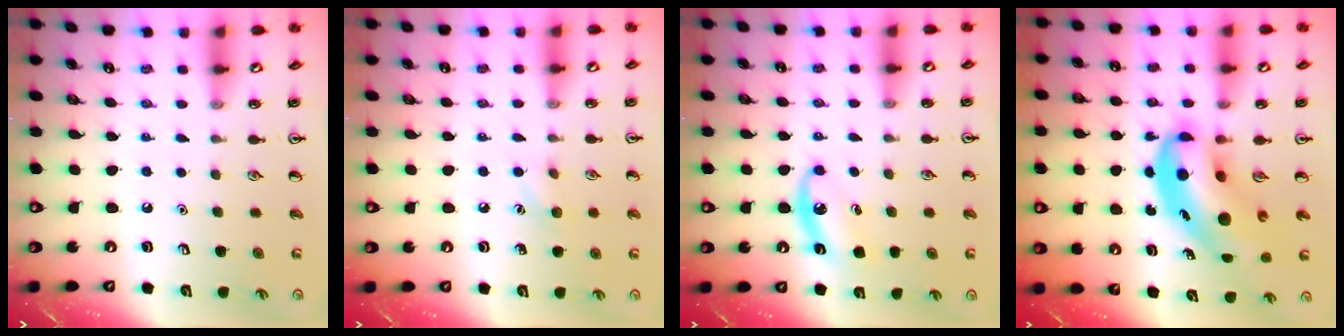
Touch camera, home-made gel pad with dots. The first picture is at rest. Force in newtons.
{"total": 6.2, "press": 5.9, "slide": 1.9}
{"total": 6.8, "press": 6.5, "slide": 2.0}
{"total": 10.6, "press": 10.2, "slide": 2.9}